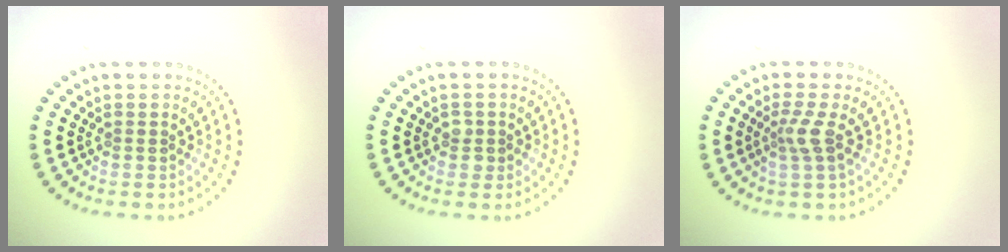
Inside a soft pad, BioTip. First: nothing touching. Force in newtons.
{"total": 0.9, "press": 0.9, "slide": 0.2}
{"total": 1.9, "press": 1.3, "slide": 1.4}